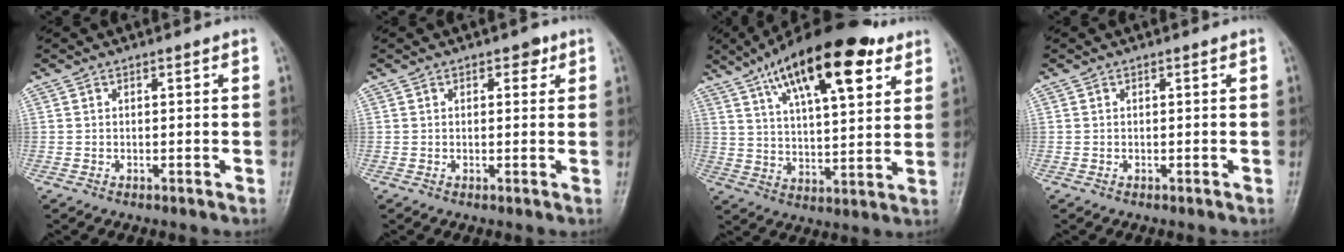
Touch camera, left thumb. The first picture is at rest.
{"total": 2.4, "force": [1.1, 1.5, 1.5], "torque": [-0.005, 0.000, 0.011]}
{"total": 21.9, "force": [11.9, 7.9, 16.6], "torque": [-0.246, -0.023, 0.193]}
{"total": 0.0}